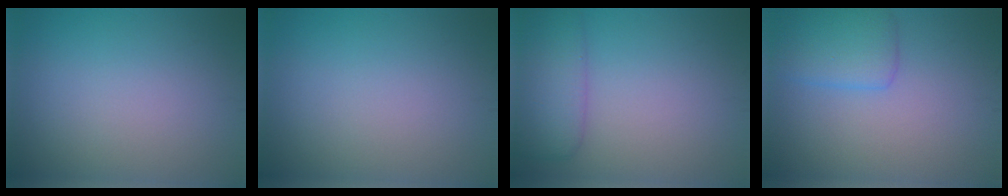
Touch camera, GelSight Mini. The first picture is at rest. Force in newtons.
{"total": 0.0}
{"total": 3.8, "press": 3.8, "slide": 0.1}
{"total": 3.1, "press": 3.1, "slide": 0.2}